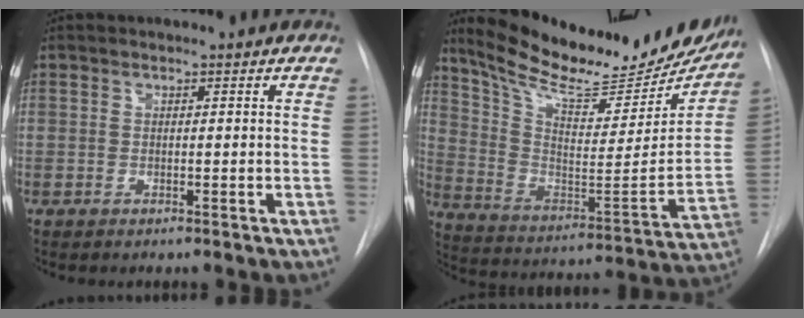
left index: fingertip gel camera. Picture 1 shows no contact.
{"total": 27.4, "force": [23.5, 7.2, 12.2], "torque": [-0.198, -0.051, 0.331]}